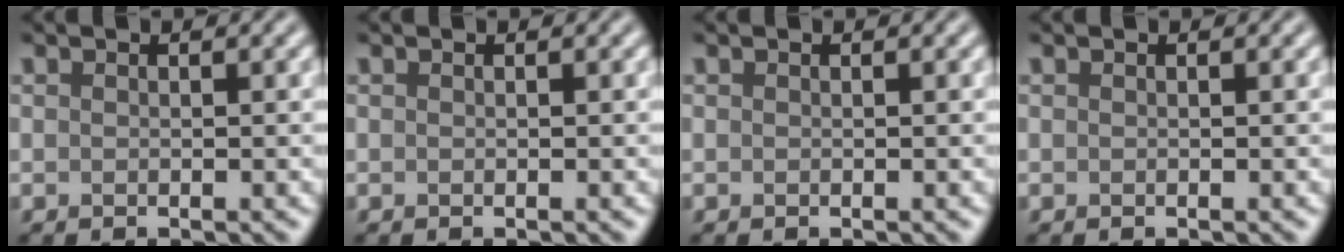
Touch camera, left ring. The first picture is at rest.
{"total": 0.0}
{"total": 0.0}
{"total": 0.0}